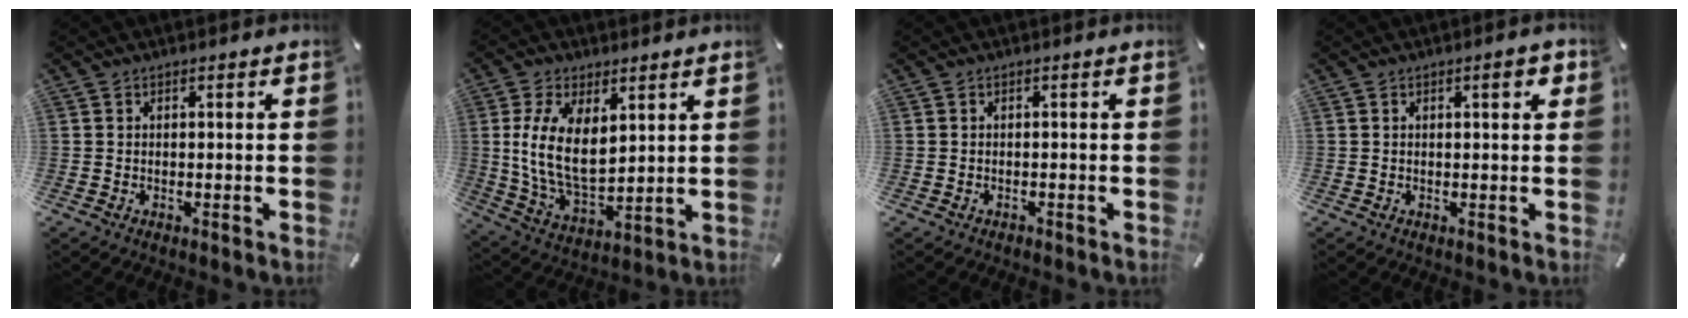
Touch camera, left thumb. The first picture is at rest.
{"total": 12.6, "force": [3.6, 7.2, 9.6], "torque": [-0.211, -0.015, 0.063]}
{"total": 0.5, "force": [-0.4, 0.2, 0.2], "torque": [-0.003, 0.001, -0.010]}
{"total": 3.1, "force": [1.2, 0.9, 2.7], "torque": [-0.039, 0.000, 0.014]}